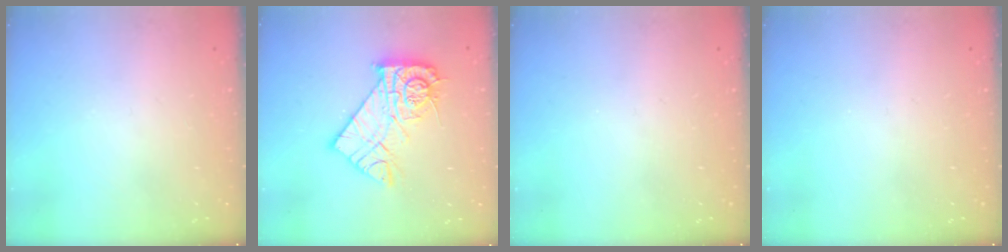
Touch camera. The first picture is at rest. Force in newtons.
{"total": 14.4, "press": 14.4, "slide": 1.4}
{"total": 0.0}
{"total": 0.0}